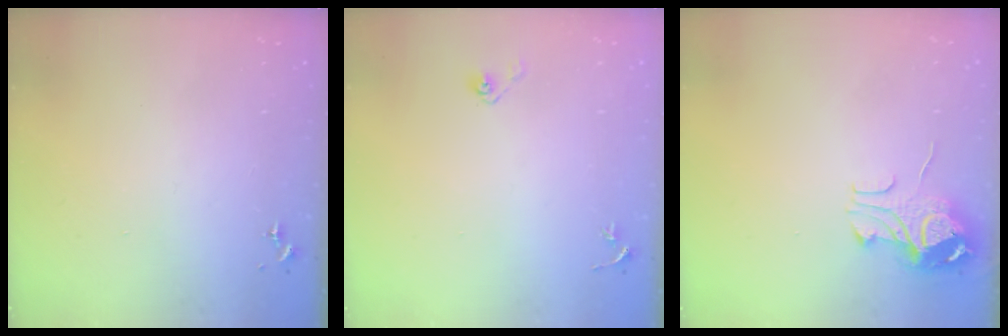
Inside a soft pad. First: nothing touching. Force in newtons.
{"total": 3.6, "press": 2.9, "slide": 2.0}
{"total": 9.8, "press": 9.8, "slide": 1.2}